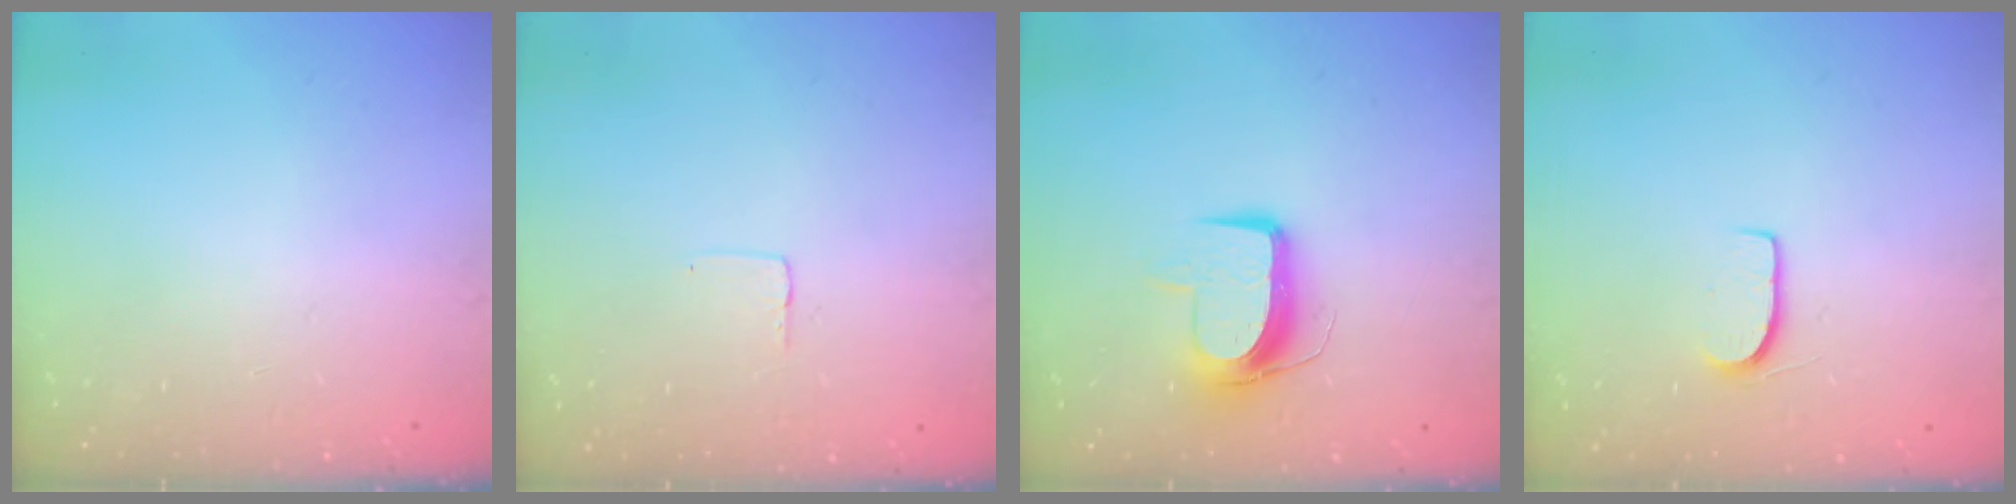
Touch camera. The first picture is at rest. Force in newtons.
{"total": 2.5, "press": 2.5, "slide": 0.1}
{"total": 9.9, "press": 9.9, "slide": 0.6}
{"total": 7.1, "press": 7.1, "slide": 0.6}